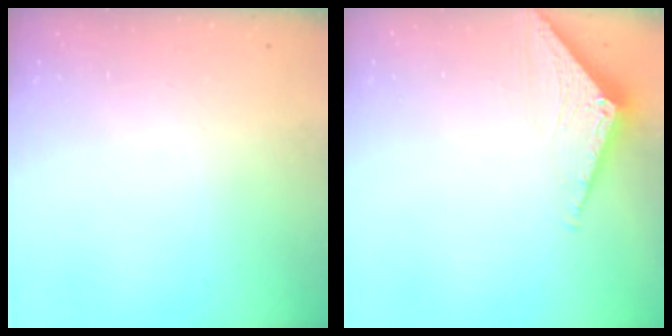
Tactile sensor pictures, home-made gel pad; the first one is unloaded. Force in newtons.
{"total": 3.3, "press": 3.3, "slide": 0.2}